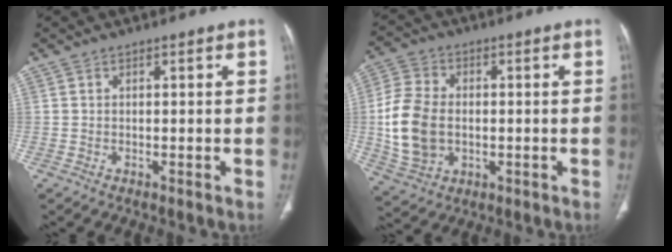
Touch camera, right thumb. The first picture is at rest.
{"total": 12.9, "force": [-0.6, 9.2, 9.0], "torque": [-0.175, 0.005, -0.007]}